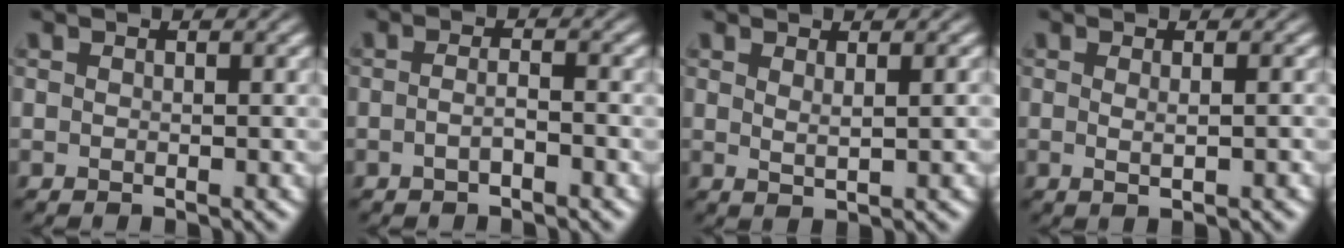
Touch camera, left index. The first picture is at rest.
{"total": 1.4, "force": [-0.7, 0.2, 1.1], "torque": [-0.028, -0.003, -0.015]}
{"total": 1.2, "force": [0.8, 0.2, 0.9], "torque": [-0.017, -0.005, 0.013]}
{"total": 1.4, "force": [0.1, 0.2, 1.3], "torque": [-0.026, -0.004, -0.002]}